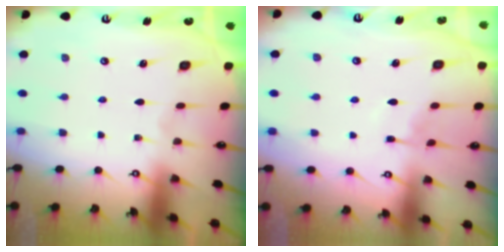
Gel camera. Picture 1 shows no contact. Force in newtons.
{"total": 4.7, "press": 4.6, "slide": 0.6}